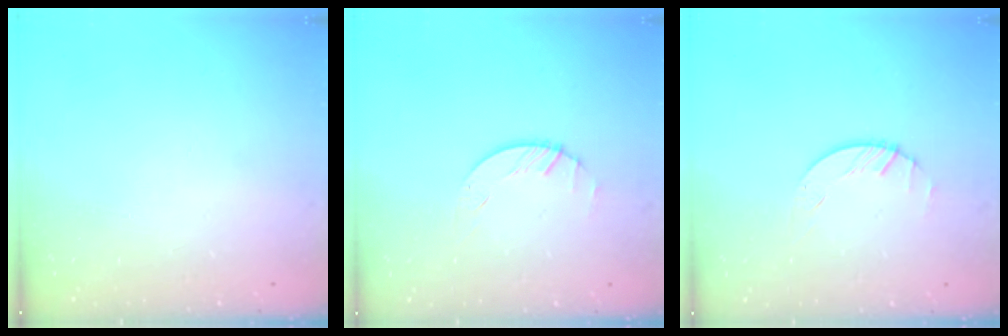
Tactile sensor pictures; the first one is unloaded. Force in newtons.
{"total": 1.7, "press": 1.7, "slide": 0.1}
{"total": 1.7, "press": 1.7, "slide": 0.1}